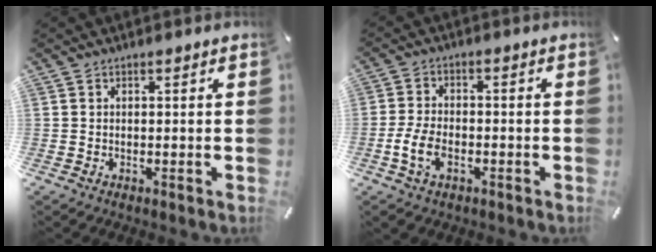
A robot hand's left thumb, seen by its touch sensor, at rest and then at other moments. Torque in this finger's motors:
{"motor_torque": [-0.21, 0.58, 0.70, 0.28, 0.16]}